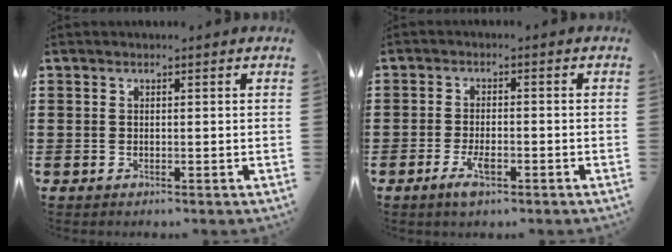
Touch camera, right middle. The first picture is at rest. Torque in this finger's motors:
{"motor_torque": [0.73, 0.77, 0.00, 0.00]}